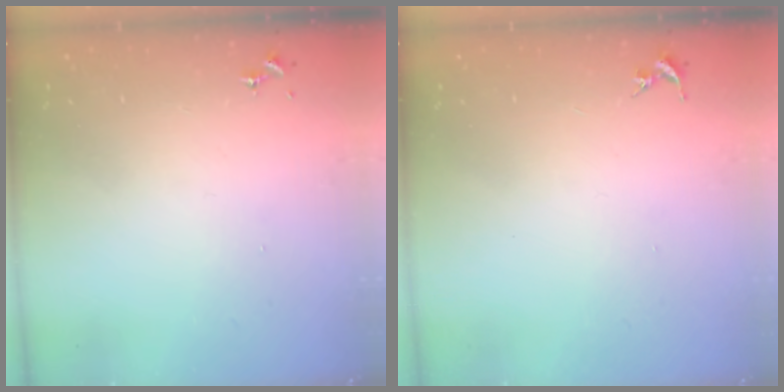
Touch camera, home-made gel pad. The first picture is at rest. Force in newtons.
{"total": 0.0}